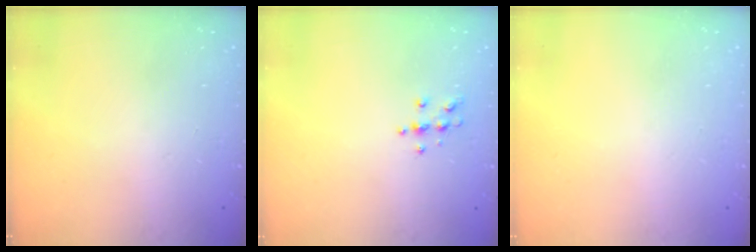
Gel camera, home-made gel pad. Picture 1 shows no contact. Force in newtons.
{"total": 4.8, "press": 4.8, "slide": 0.6}
{"total": 0.0}